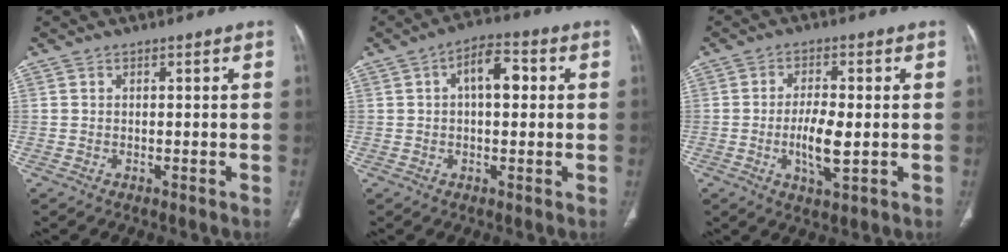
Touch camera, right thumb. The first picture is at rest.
{"total": 7.5, "force": [1.5, 3.7, 6.3], "torque": [-0.087, 0.018, 0.016]}
{"total": 6.9, "force": [-0.9, 2.3, 6.4], "torque": [-0.121, -0.007, -0.015]}